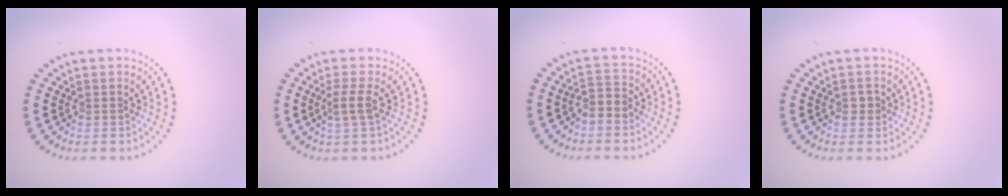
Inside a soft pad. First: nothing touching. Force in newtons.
{"total": 1.8, "press": 1.3, "slide": 1.2}
{"total": 1.7, "press": 1.3, "slide": 1.1}
{"total": 0.9, "press": 0.9, "slide": 0.2}